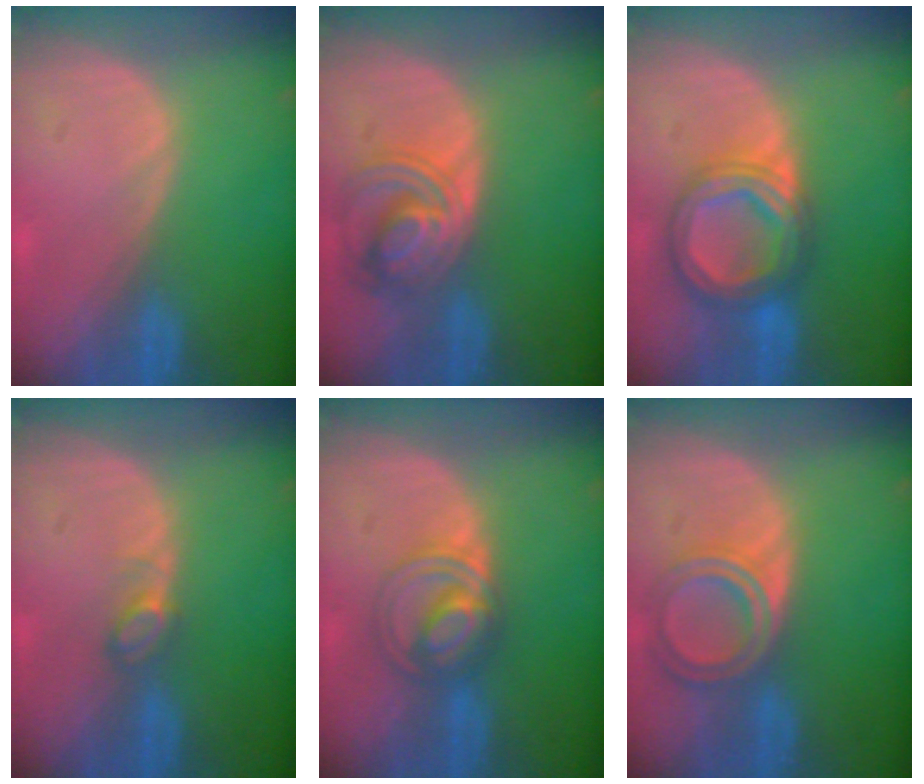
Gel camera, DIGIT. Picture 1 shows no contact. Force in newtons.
{"total": 6.8, "press": 6.7, "slide": 1.2}
{"total": 8.1, "press": 8.0, "slide": 0.6}
{"total": 2.2, "press": 2.2, "slide": 0.3}
{"total": 5.8, "press": 5.7, "slide": 0.7}
{"total": 6.4, "press": 5.7, "slide": 2.8}